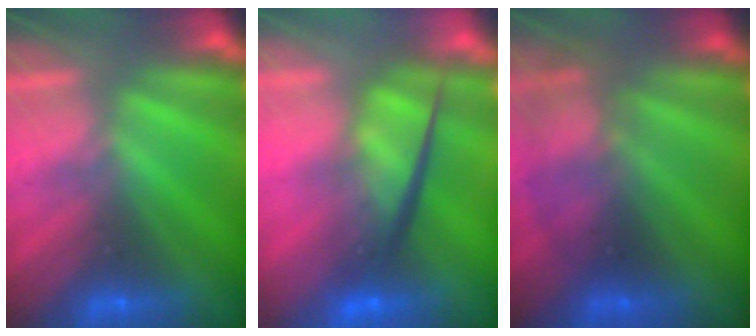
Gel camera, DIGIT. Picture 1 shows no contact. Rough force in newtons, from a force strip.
{"total": 5.6}
{"total": 2.2}